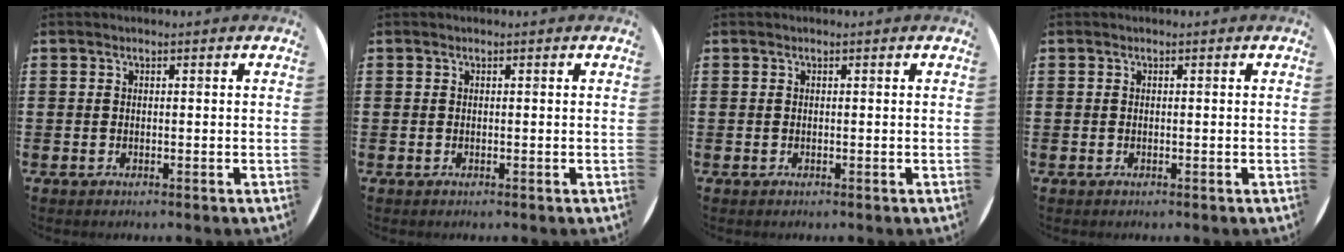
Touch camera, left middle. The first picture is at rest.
{"total": 0.0}
{"total": 0.0}
{"total": 0.0}